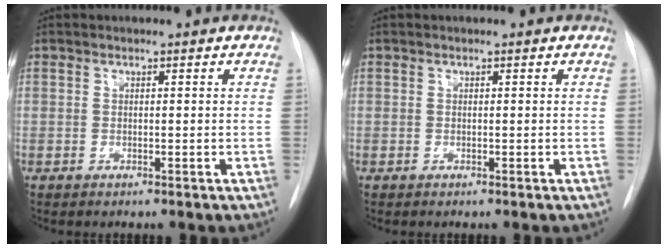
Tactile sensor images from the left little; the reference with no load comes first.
{"total": 0.0}